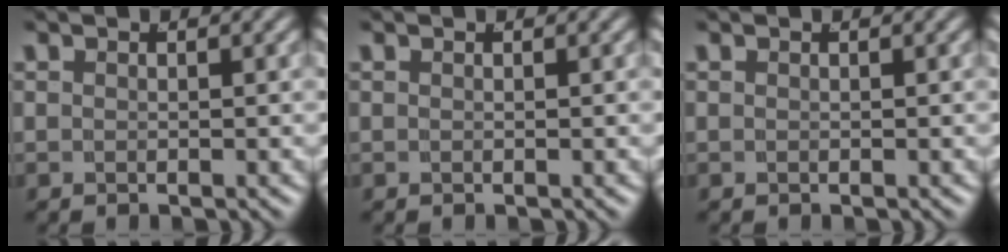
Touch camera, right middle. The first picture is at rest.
{"total": 0.0}
{"total": 0.0}